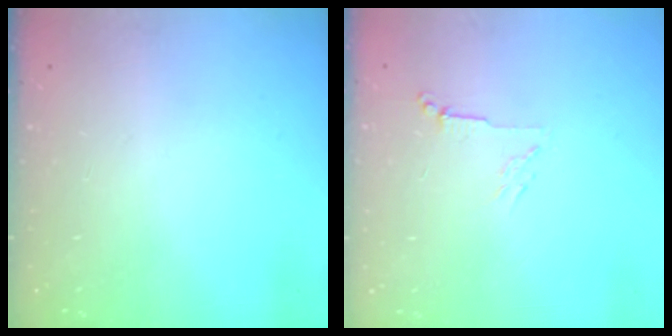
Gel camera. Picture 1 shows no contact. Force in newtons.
{"total": 4.0, "press": 4.0, "slide": 0.6}